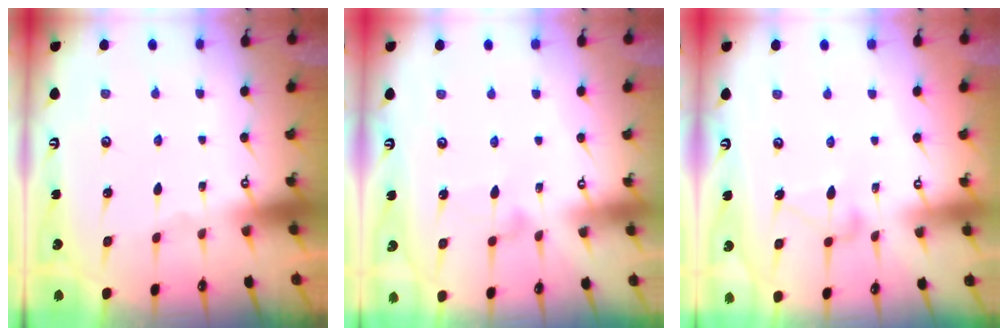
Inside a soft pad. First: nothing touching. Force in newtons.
{"total": 6.6, "press": 6.6, "slide": 0.4}
{"total": 7.9, "press": 7.9, "slide": 0.2}